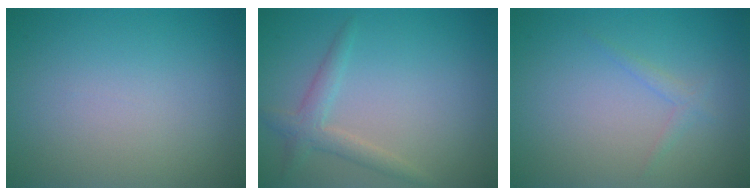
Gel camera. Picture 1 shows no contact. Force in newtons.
{"total": 2.1, "press": 2.1, "slide": 0.0}
{"total": 1.0, "press": 1.0, "slide": 0.1}